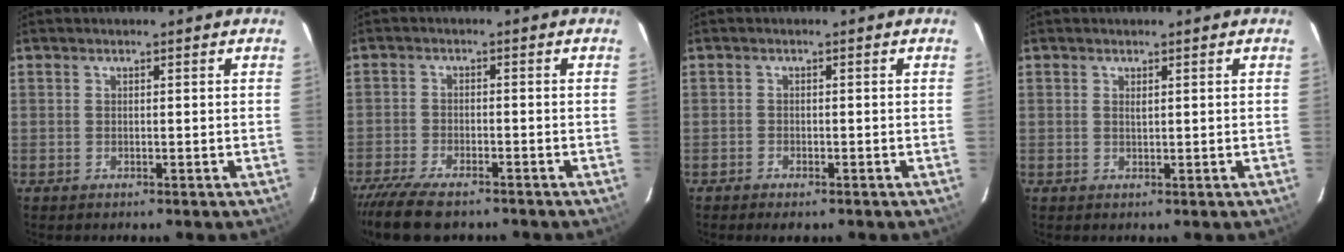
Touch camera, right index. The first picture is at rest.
{"total": 9.6, "force": [-8.0, 2.6, 4.5], "torque": [-0.114, -0.033, -0.144]}
{"total": 2.4, "force": [-1.8, 1.0, 1.2], "torque": [-0.032, -0.005, -0.033]}
{"total": 0.8, "force": [0.3, 0.3, 0.7], "torque": [-0.012, 0.001, 0.007]}